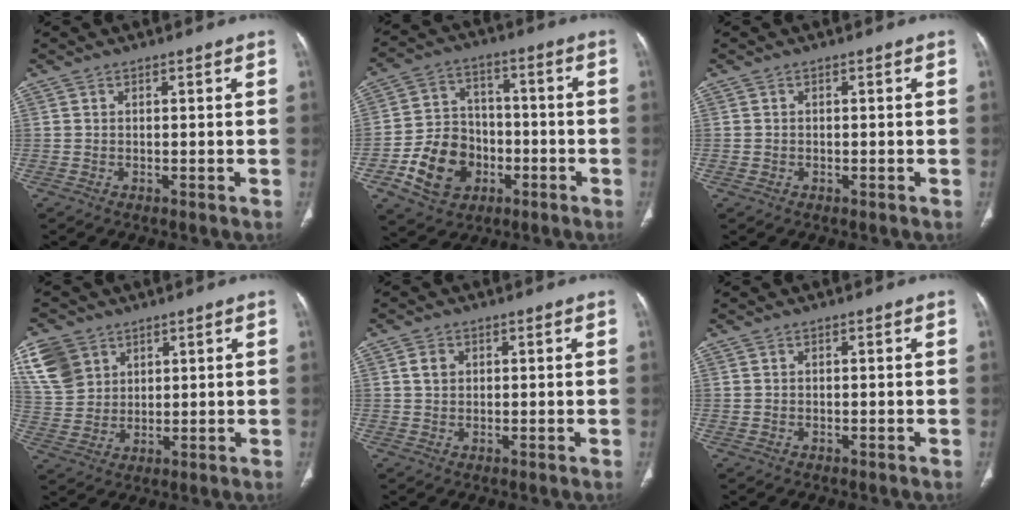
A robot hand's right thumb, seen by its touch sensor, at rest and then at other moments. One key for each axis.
{"total": 14.1, "fx": -5.2, "fy": 11.1, "fz": 7.0, "tx": -0.088, "ty": 0.030, "tz": -0.084}
{"total": 0.5, "fx": -0.2, "fy": 0.5, "fz": 0.1, "tx": -0.002, "ty": 0.006, "tz": -0.002}
{"total": 9.9, "fx": 5.0, "fy": 7.6, "fz": 4.0, "tx": -0.068, "ty": -0.010, "tz": 0.114}
{"total": 2.3, "fx": 0.6, "fy": 1.9, "fz": 1.2, "tx": -0.015, "ty": 0.003, "tz": 0.012}
{"total": 0.0}